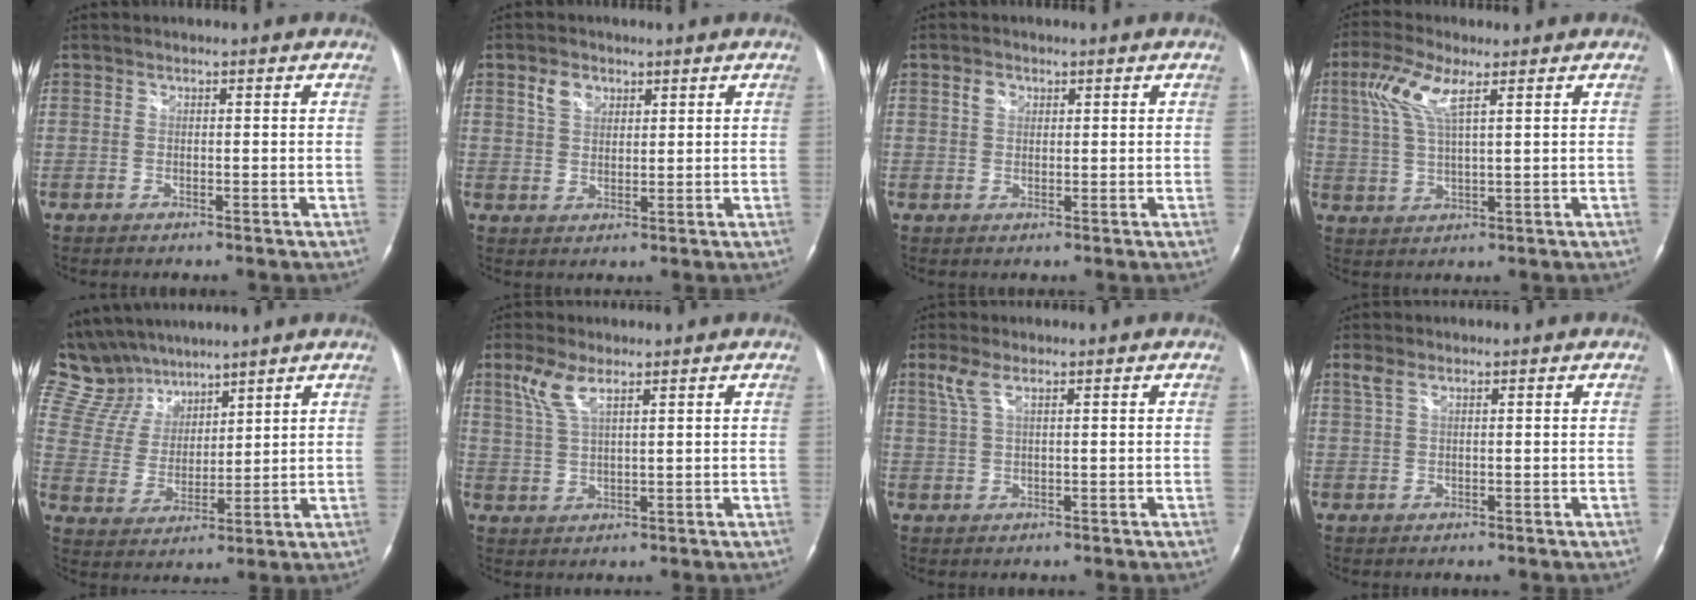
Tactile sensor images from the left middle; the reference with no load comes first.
{"total": 3.5, "force": [1.9, 2.6, 1.6], "torque": [-0.035, 0.009, 0.040]}
{"total": 2.0, "force": [0.9, 1.6, 0.8], "torque": [-0.016, 0.006, 0.015]}
{"total": 7.1, "force": [3.2, 1.4, 6.2], "torque": [-0.146, 0.014, 0.065]}
{"total": 12.0, "force": [10.4, 5.2, 2.7], "torque": [-0.066, 0.025, 0.210]}
{"total": 4.8, "force": [2.9, 1.1, 3.7], "torque": [-0.093, 0.010, 0.065]}
{"total": 2.9, "force": [1.6, 0.7, 2.3], "torque": [-0.065, 0.016, 0.039]}
{"total": 1.8, "force": [1.1, 0.6, 1.3], "torque": [-0.038, 0.019, 0.028]}